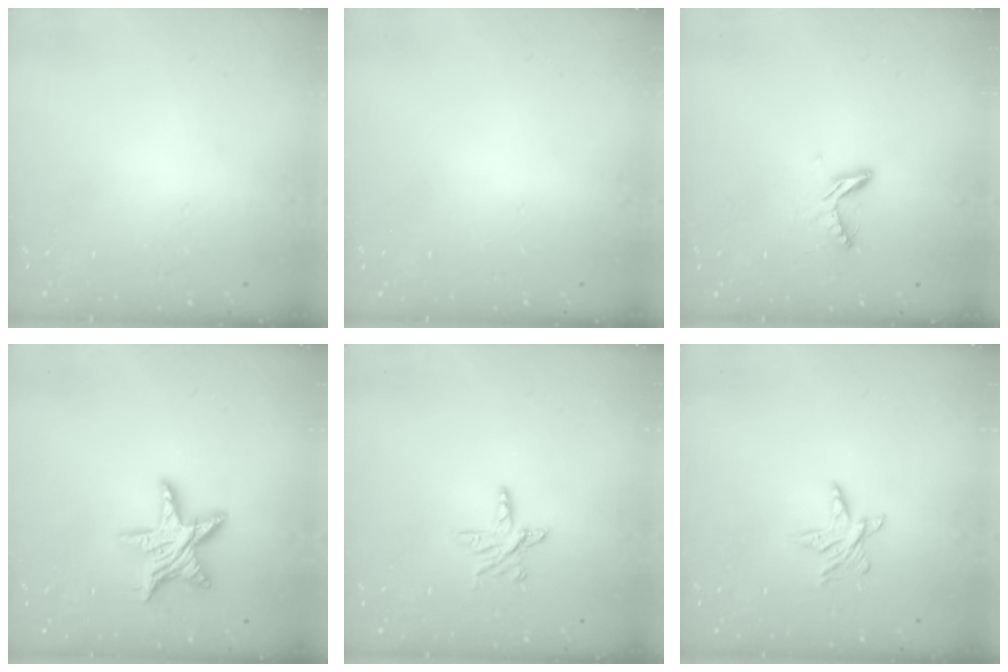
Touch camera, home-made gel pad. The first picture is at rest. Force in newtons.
{"total": 0.0}
{"total": 6.4, "press": 6.4, "slide": 0.4}
{"total": 12.4, "press": 12.4, "slide": 0.7}
{"total": 6.7, "press": 6.7, "slide": 0.3}
{"total": 5.3, "press": 5.2, "slide": 0.7}